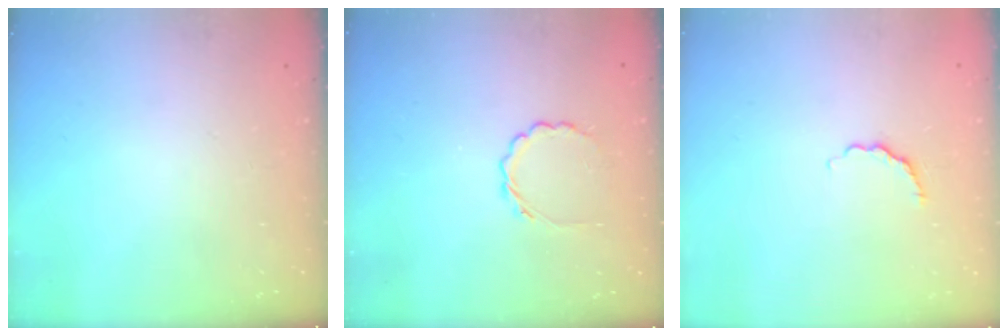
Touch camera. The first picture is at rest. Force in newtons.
{"total": 2.5, "press": 2.2, "slide": 1.1}
{"total": 3.4, "press": 3.3, "slide": 0.6}